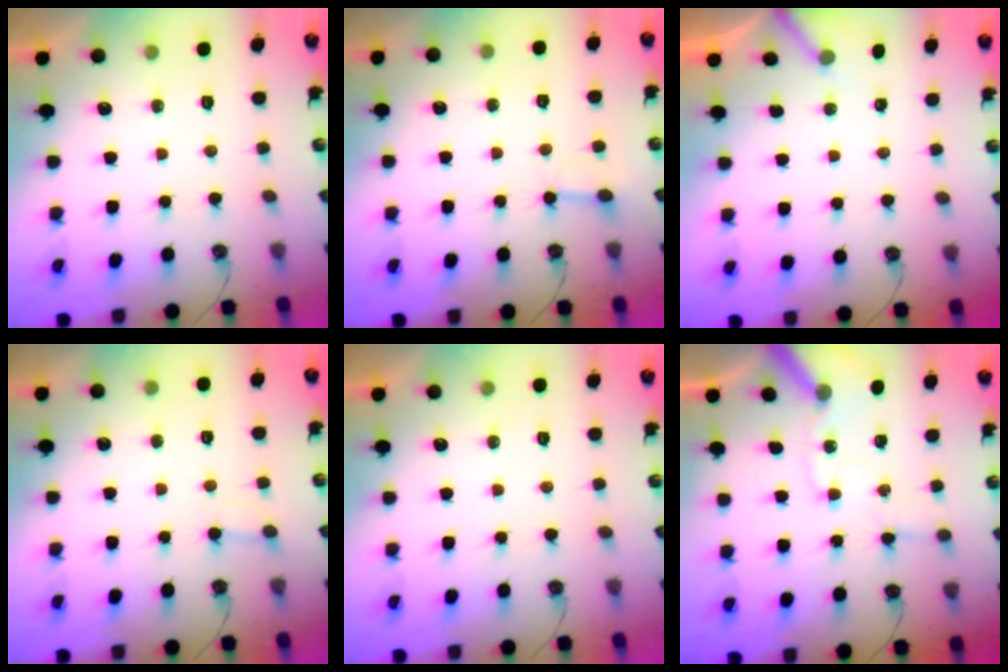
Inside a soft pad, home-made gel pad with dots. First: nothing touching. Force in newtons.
{"total": 2.1, "press": 2.1, "slide": 0.1}
{"total": 3.0, "press": 3.0, "slide": 0.3}
{"total": 3.8, "press": 3.8, "slide": 0.3}
{"total": 0.0}
{"total": 10.5, "press": 10.3, "slide": 1.5}